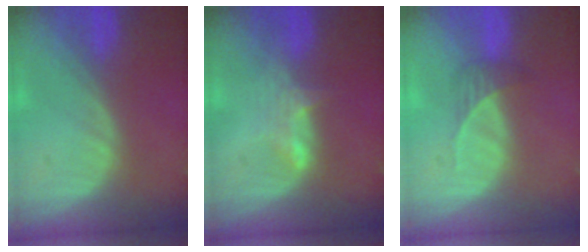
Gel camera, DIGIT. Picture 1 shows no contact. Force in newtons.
{"total": 2.9, "press": 2.9, "slide": 0.4}
{"total": 2.1, "press": 1.9, "slide": 0.9}